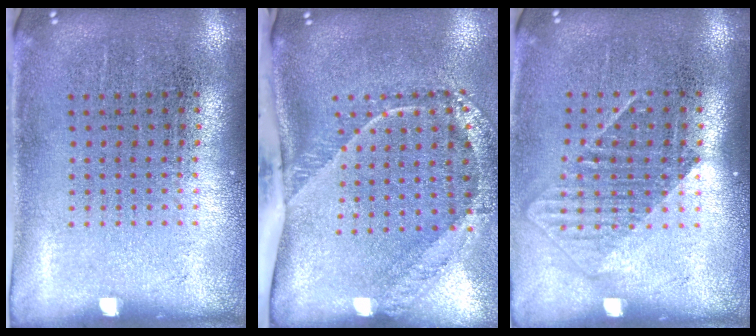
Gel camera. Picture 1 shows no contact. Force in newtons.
{"total": 2.7, "press": 1.8, "slide": 2.0}
{"total": 1.3, "press": 0.9, "slide": 0.8}